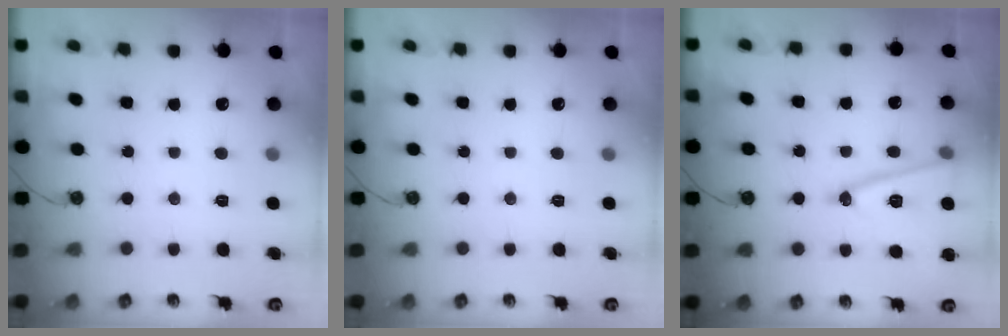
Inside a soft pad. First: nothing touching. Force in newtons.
{"total": 0.0}
{"total": 15.7, "press": 15.3, "slide": 3.4}